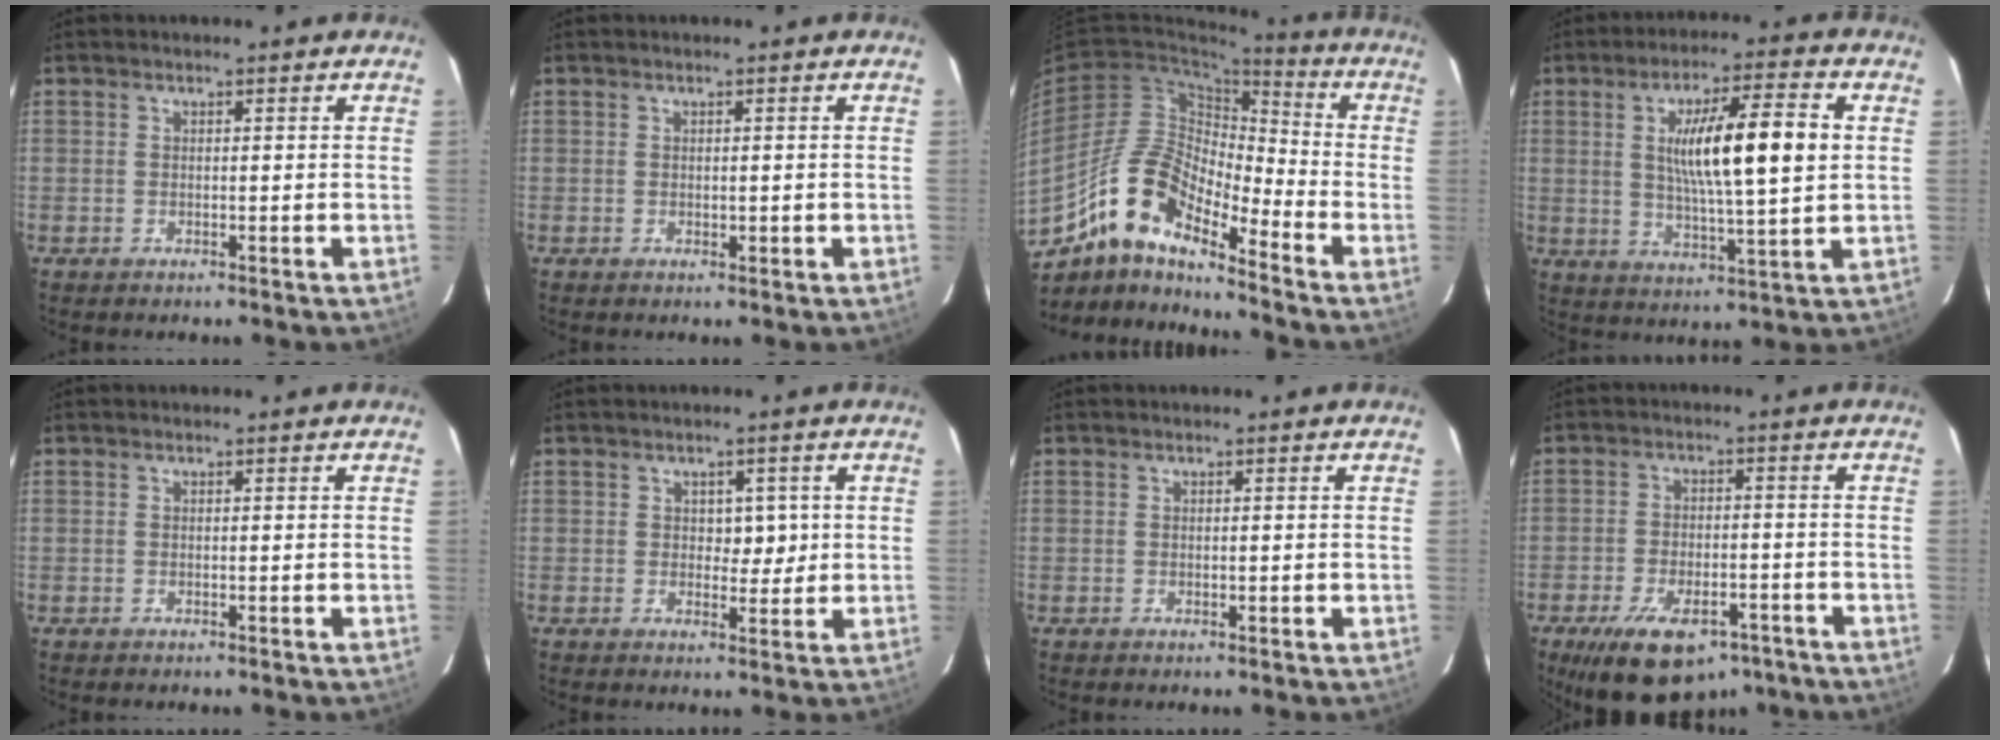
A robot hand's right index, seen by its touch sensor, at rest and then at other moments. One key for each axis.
{"total": 0.8, "fx": -0.1, "fy": 0.4, "fz": 0.7, "tx": -0.010, "ty": -0.002, "tz": 0.002}
{"total": 11.5, "fx": -9.0, "fy": 3.2, "fz": 6.4, "tx": -0.132, "ty": 0.028, "tz": -0.165}
{"total": 13.7, "fx": 2.3, "fy": 1.4, "fz": 13.4, "tx": -0.227, "ty": 0.006, "tz": 0.039}
{"total": 0.0}
{"total": 3.3, "fx": 0.6, "fy": 2.2, "fz": 2.4, "tx": -0.022, "ty": 0.001, "tz": 0.011}
{"total": 0.5, "fx": 0.0, "fy": 0.2, "fz": 0.5, "tx": -0.008, "ty": -0.002, "tz": 0.002}
{"total": 12.5, "fx": -8.3, "fy": 5.9, "fz": 7.4, "tx": -0.131, "ty": -0.005, "tz": -0.125}